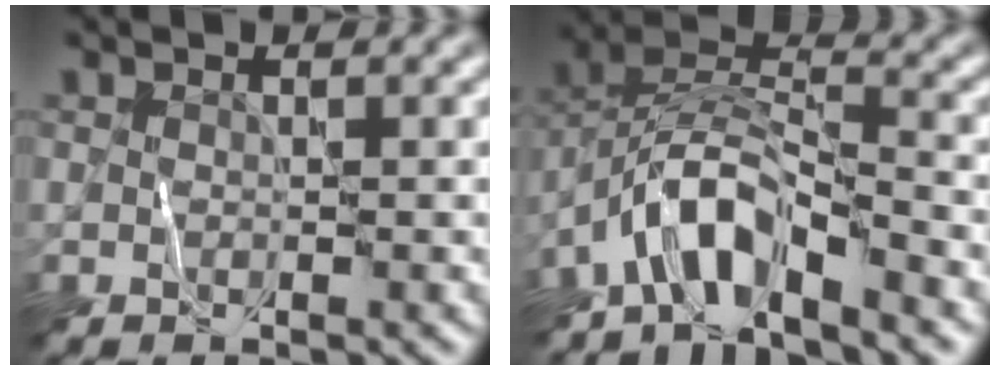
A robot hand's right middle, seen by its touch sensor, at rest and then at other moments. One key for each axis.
{"total": 5.9, "fx": -4.3, "fy": 1.5, "fz": 3.9, "tx": -0.068, "ty": 0.007, "tz": -0.091}